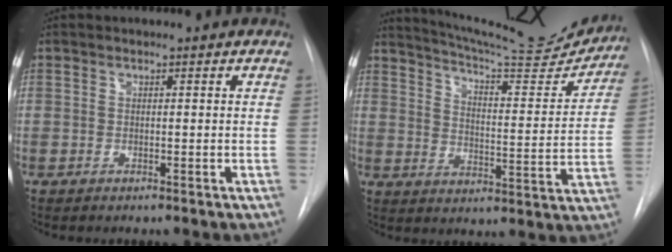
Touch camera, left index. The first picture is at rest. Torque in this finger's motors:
{"motor_torque": [0.64, -1.49, -0.06, 0.00]}